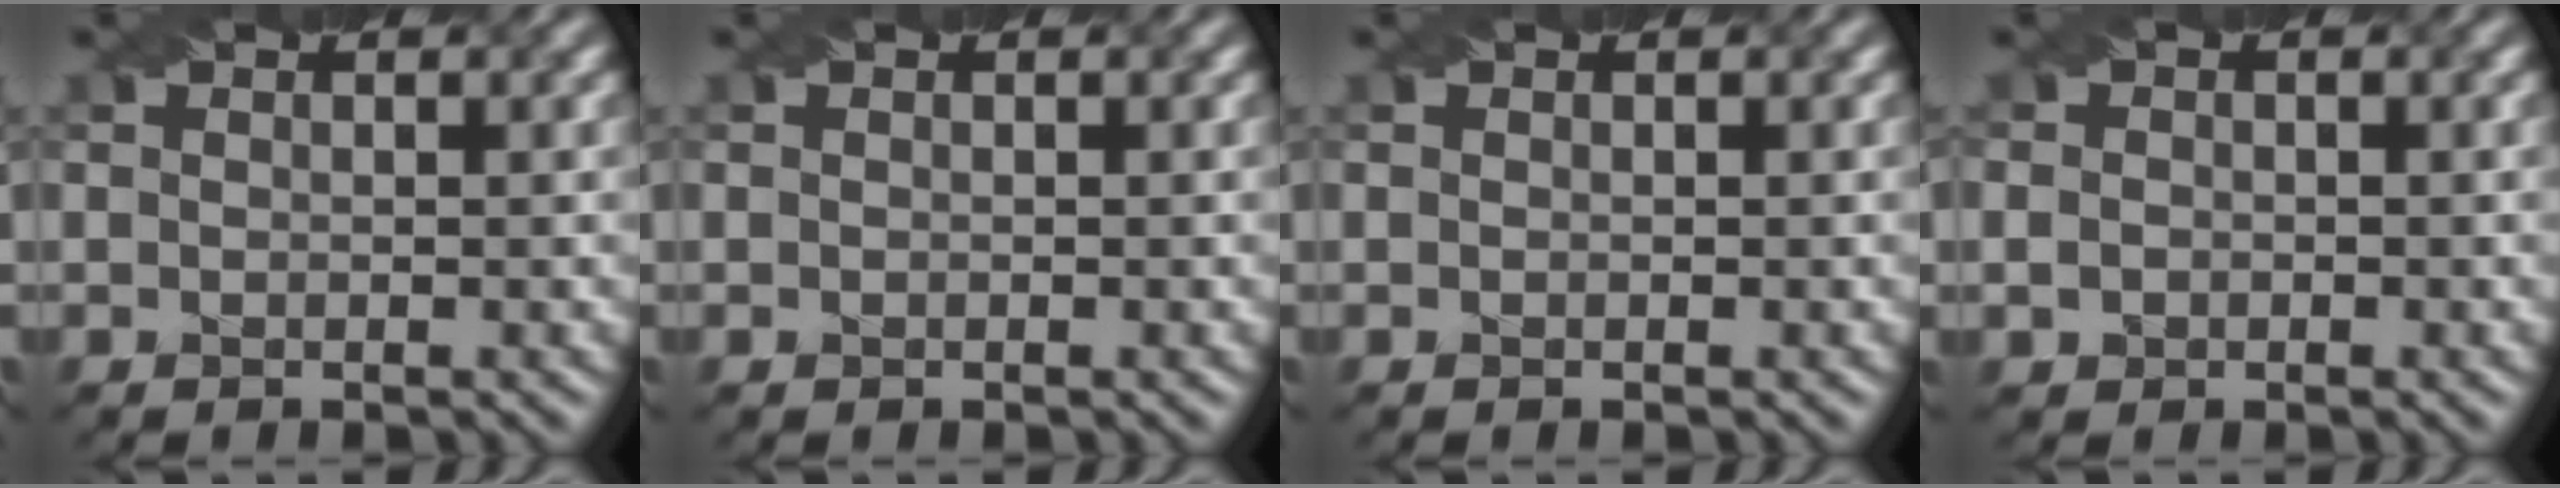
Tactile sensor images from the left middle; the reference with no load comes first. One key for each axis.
{"total": 0.0}
{"total": 0.0}
{"total": 1.2, "fx": -0.2, "fy": 1.2, "fz": 0.3, "tx": 0.003, "ty": 0.001, "tz": -0.009}